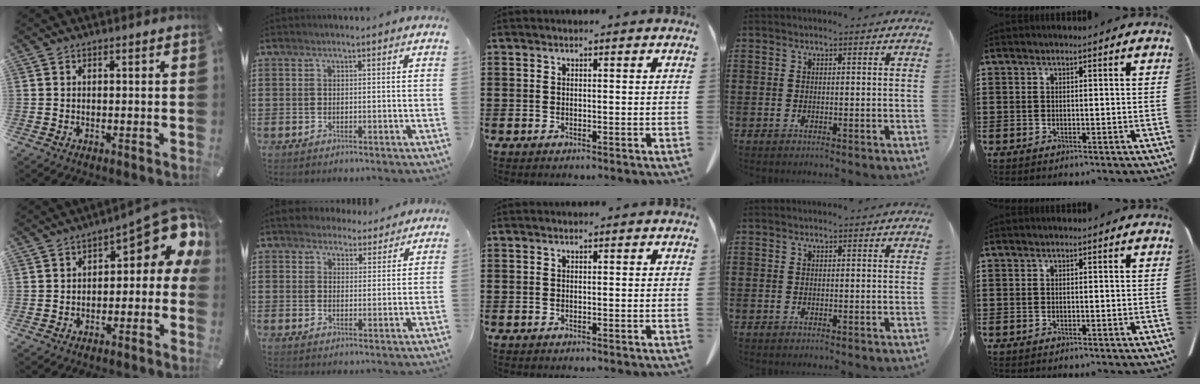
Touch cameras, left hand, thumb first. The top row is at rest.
{"thumb": {"total": 10.4, "force": [3.9, 5.0, 8.2], "torque": [-0.092, -0.044, 0.062]}, "index": {"total": 4.3, "force": [3.9, 1.8, 0.6], "torque": [-0.028, -0.003, 0.074]}}